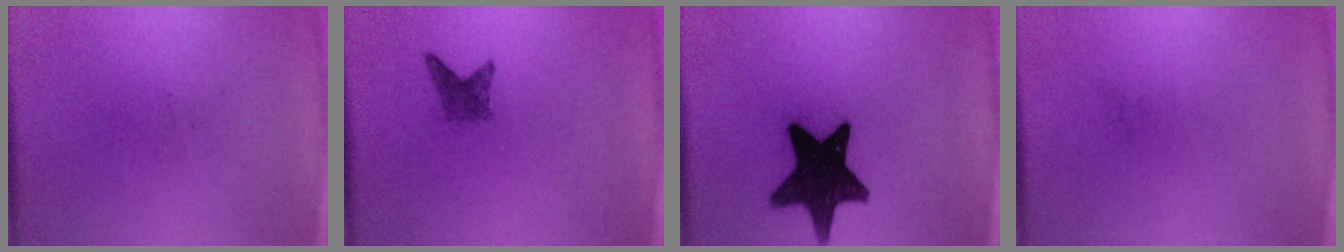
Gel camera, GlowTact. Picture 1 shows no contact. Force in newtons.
{"total": 2.0}
{"total": 15.5}
{"total": 0.0}